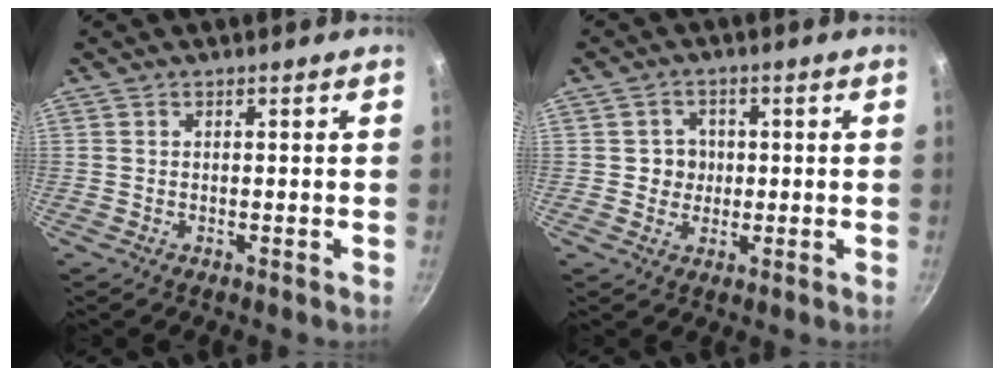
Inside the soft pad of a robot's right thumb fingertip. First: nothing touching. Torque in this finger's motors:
{"motor_torque": [0.57, 0.54, 0.34, 0.12, -0.02]}